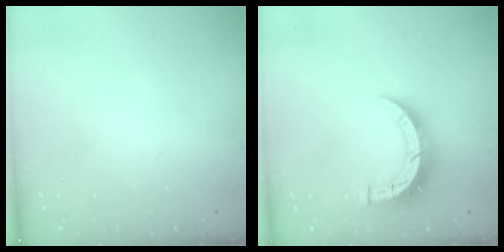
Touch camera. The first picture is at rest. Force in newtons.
{"total": 8.8, "press": 8.7, "slide": 0.9}